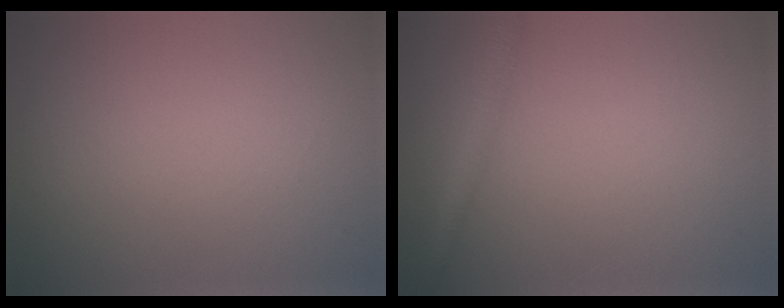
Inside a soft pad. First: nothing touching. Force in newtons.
{"total": 1.8, "press": 1.8, "slide": 0.1}